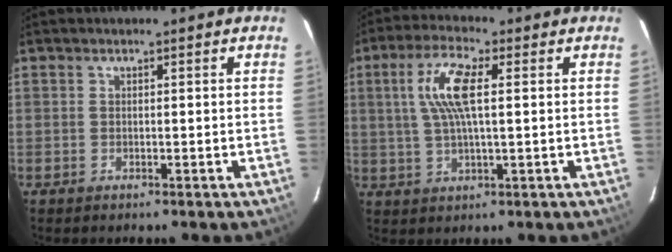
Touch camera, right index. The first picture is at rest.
{"total": 9.1, "force": [1.9, 2.5, 8.5], "torque": [-0.171, 0.012, 0.037]}